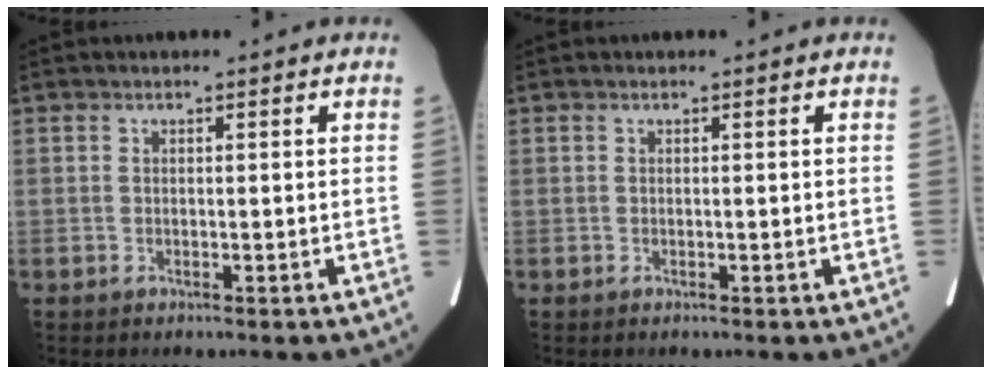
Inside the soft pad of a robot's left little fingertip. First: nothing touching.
{"total": 0.0}